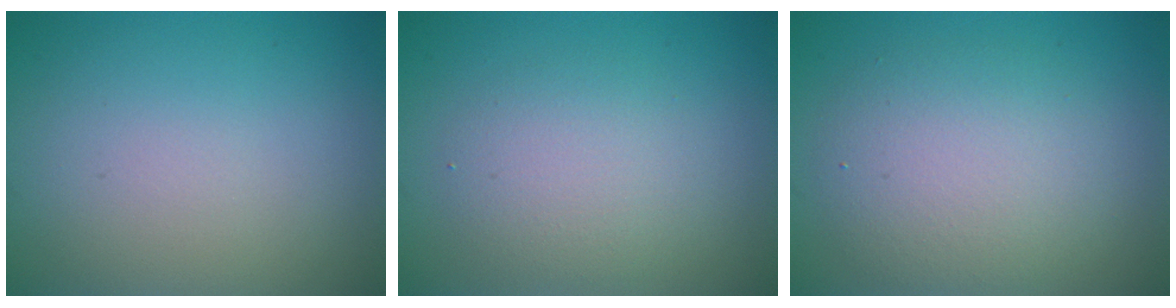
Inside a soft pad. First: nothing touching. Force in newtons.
{"total": 3.1, "press": 3.1, "slide": 0.1}
{"total": 5.1, "press": 5.1, "slide": 0.5}